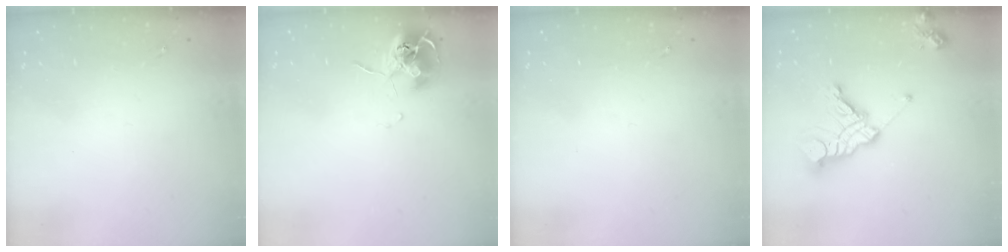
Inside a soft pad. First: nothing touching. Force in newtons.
{"total": 10.4, "press": 10.4, "slide": 0.9}
{"total": 0.0}
{"total": 16.6, "press": 16.5, "slide": 2.1}